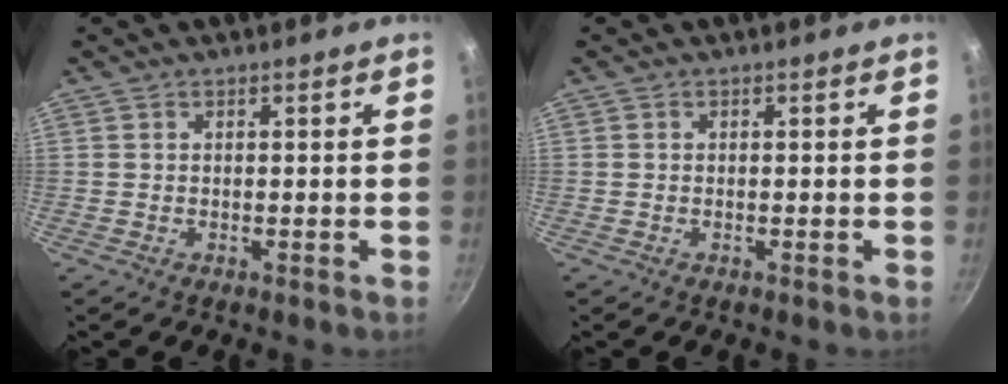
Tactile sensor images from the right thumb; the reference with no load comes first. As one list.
[{"total": 0.0}]